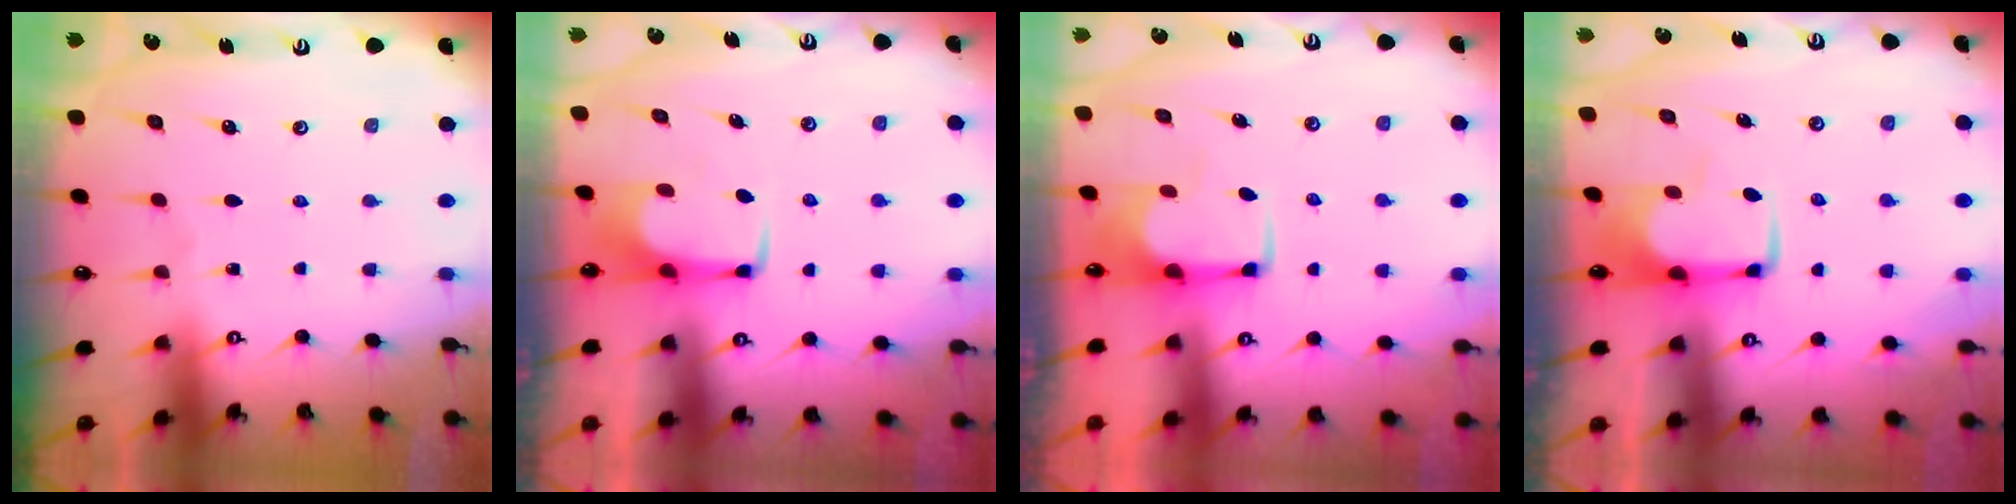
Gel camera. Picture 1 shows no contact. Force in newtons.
{"total": 1.9, "press": 1.8, "slide": 0.6}
{"total": 1.9, "press": 1.6, "slide": 1.0}
{"total": 1.7, "press": 1.6, "slide": 0.5}